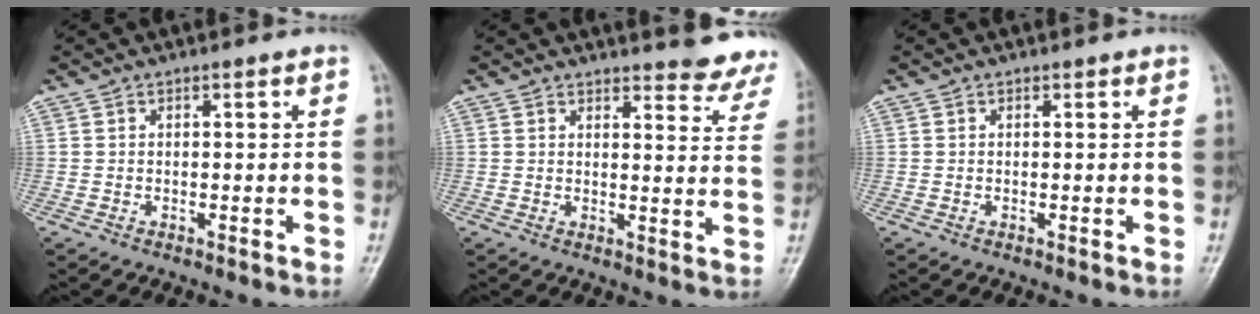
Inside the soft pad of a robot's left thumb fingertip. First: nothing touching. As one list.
[{"total": 11.9, "force": [11.3, 2.9, 2.4], "torque": [0.020, -0.085, 0.105]}, {"total": 0.0}]